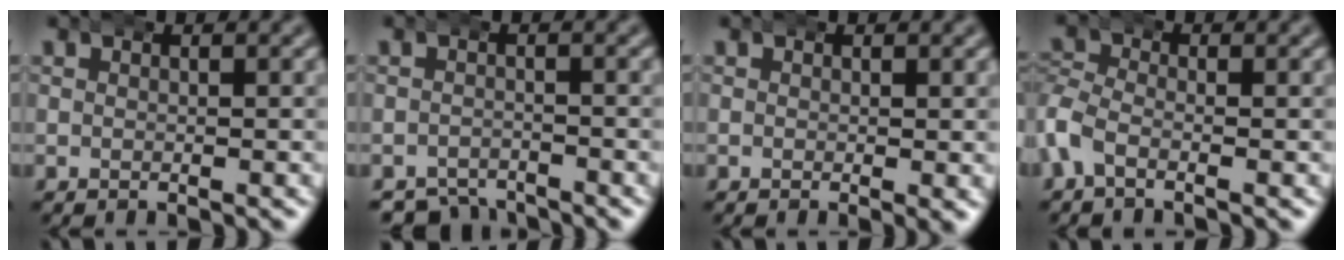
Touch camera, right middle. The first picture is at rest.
{"total": 4.6, "force": [-4.2, 1.6, 0.5], "torque": [0.000, -0.020, -0.066]}
{"total": 0.8, "force": [0.0, 0.1, 0.8], "torque": [-0.010, -0.001, 0.000]}
{"total": 4.0, "force": [-1.3, 3.3, 1.8], "torque": [-0.064, -0.010, -0.033]}